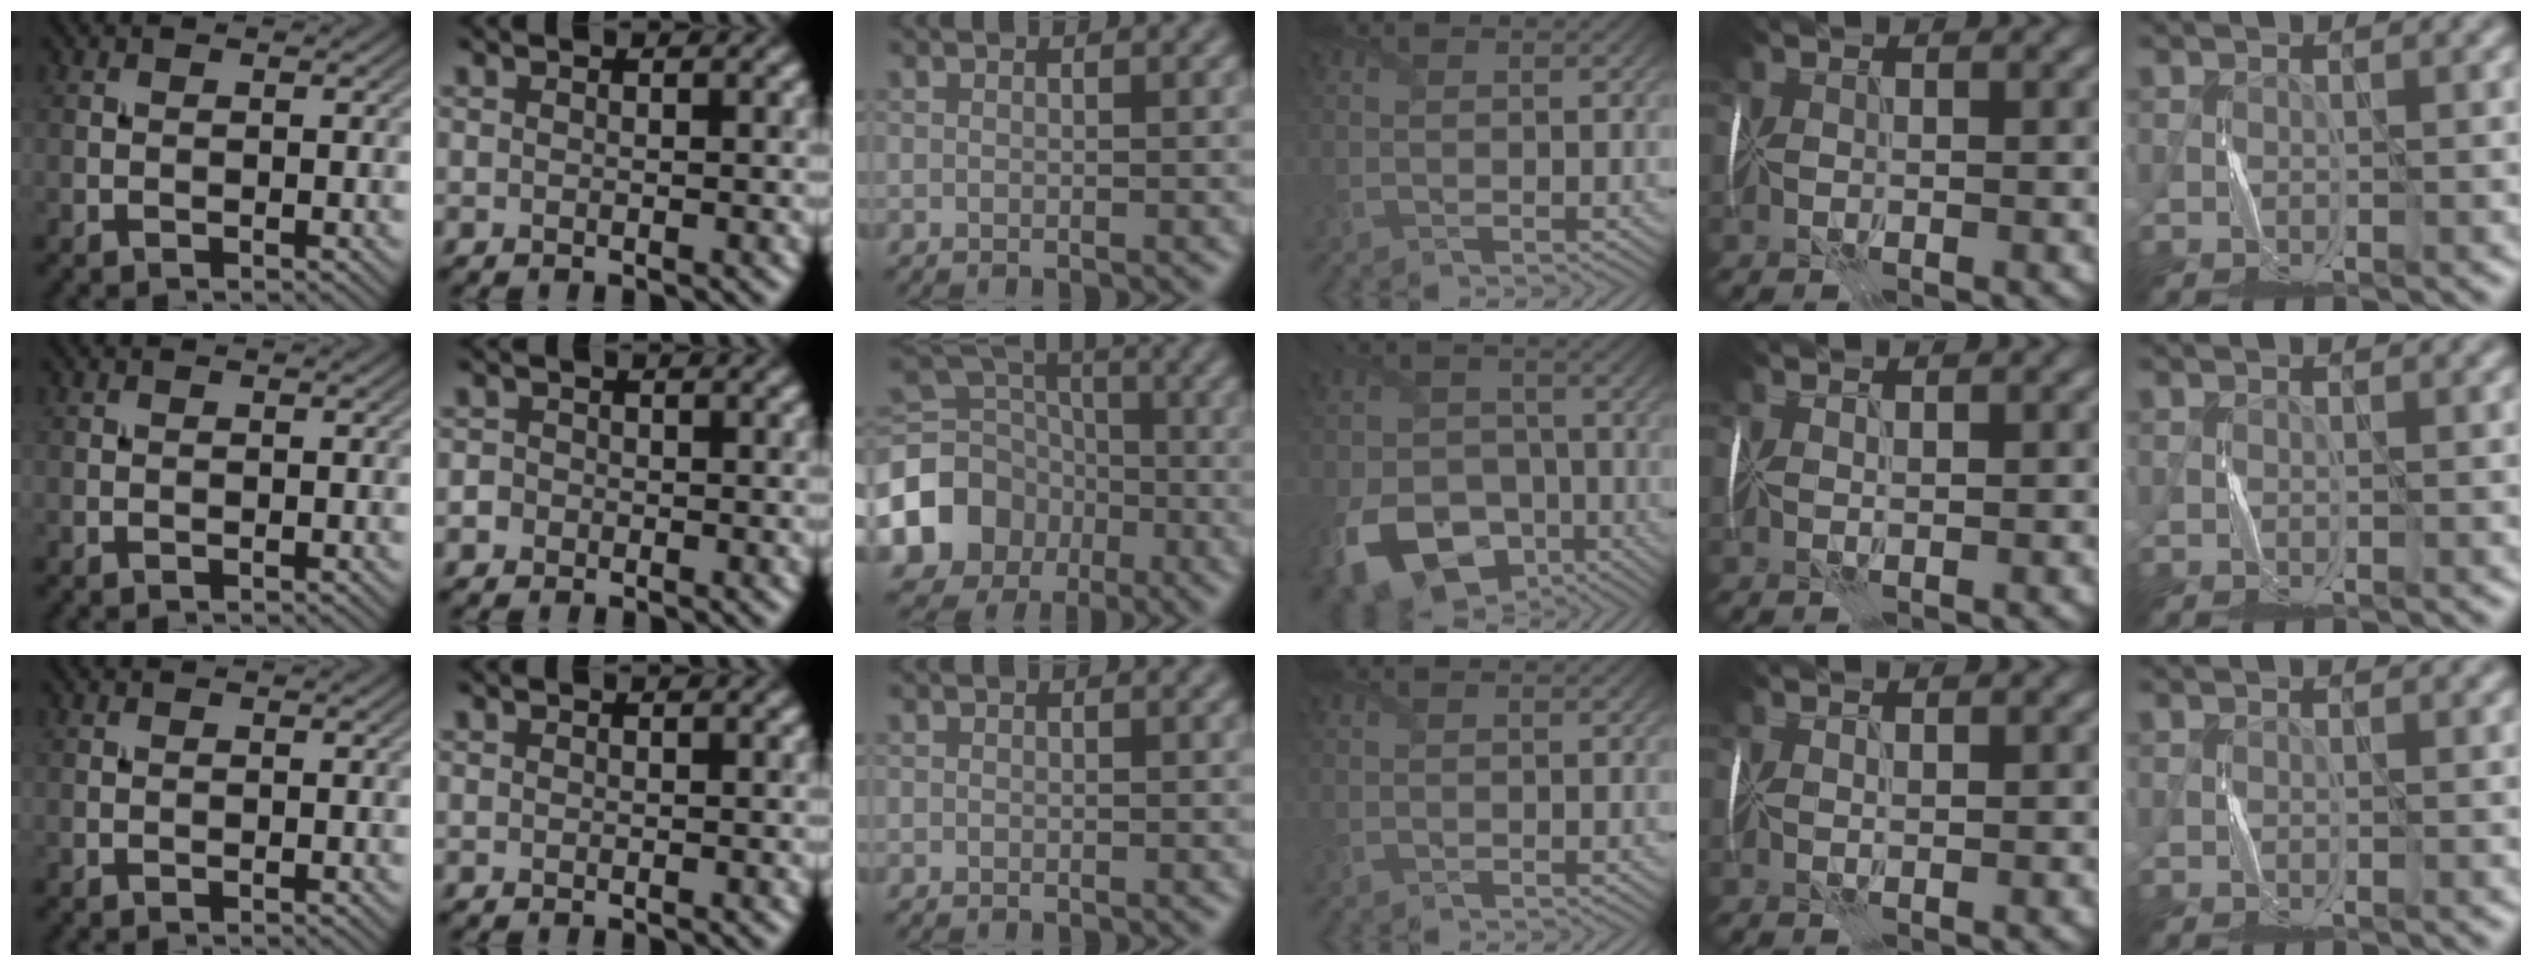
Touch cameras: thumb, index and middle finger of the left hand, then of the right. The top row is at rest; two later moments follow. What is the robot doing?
{"motion": "fold", "object": "handkerchief"}